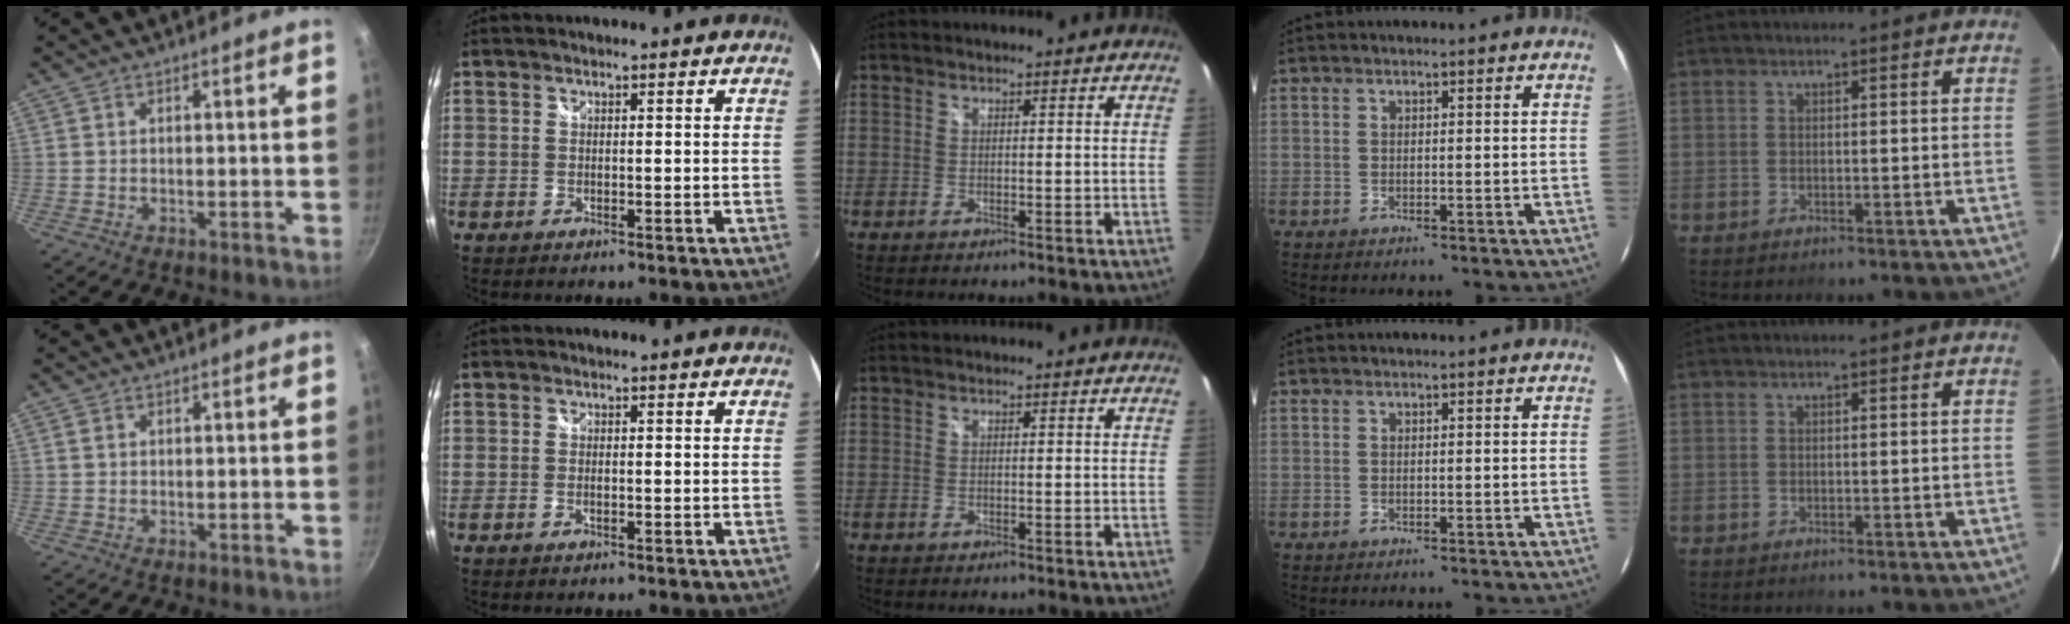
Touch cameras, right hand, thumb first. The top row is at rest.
{"thumb": {"total": 1.2, "force": [0.5, 0.9, 0.7], "torque": [-0.011, 0.001, 0.008]}, "index": {"total": 0.9, "force": [-0.4, 0.4, 0.7], "torque": [-0.013, -0.001, -0.008]}}